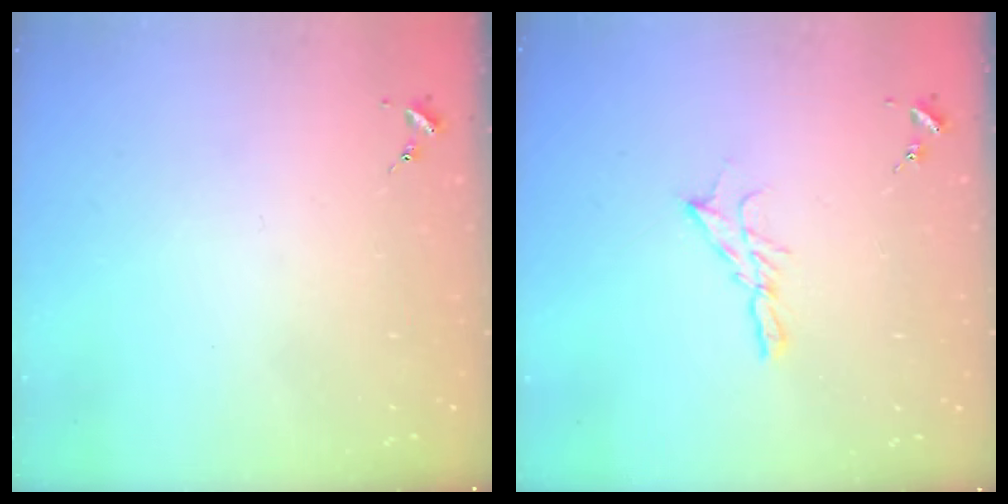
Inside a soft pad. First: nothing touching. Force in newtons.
{"total": 6.3, "press": 6.3, "slide": 0.2}